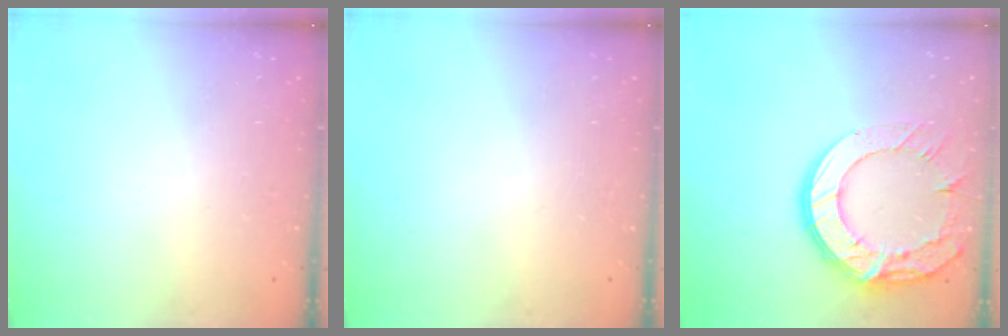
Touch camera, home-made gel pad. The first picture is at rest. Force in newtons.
{"total": 0.0}
{"total": 18.8, "press": 18.7, "slide": 1.6}